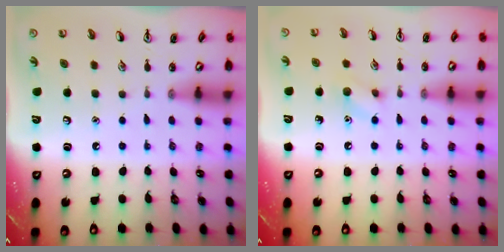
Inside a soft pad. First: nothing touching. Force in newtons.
{"total": 6.1, "press": 6.0, "slide": 1.1}